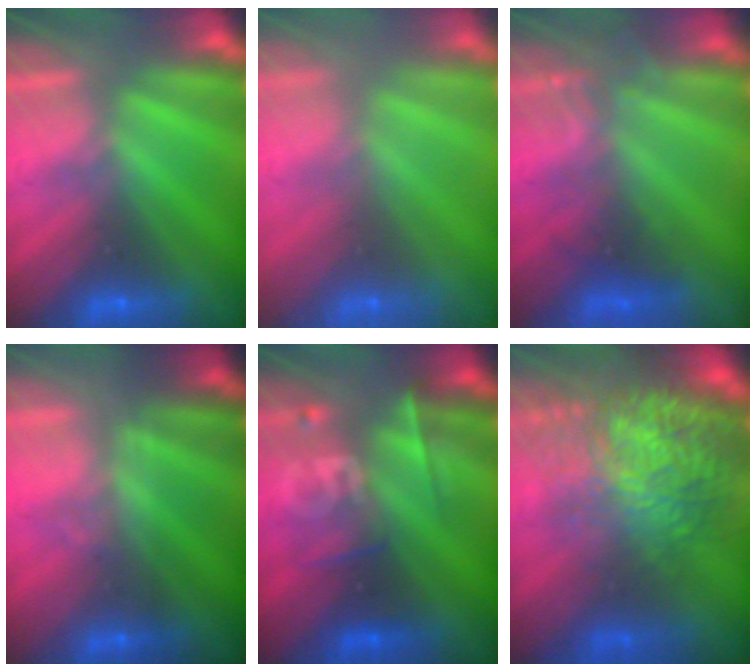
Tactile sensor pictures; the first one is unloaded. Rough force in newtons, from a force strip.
{"total": 8.5}
{"total": 3.3}
{"total": 1.8}
{"total": 2.3}
{"total": 7.5}